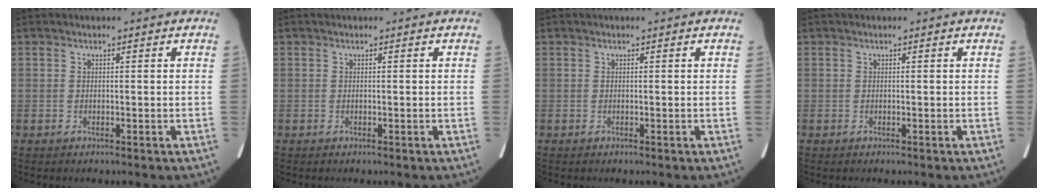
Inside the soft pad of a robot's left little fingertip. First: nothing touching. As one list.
[{"total": 0.0}, {"total": 0.0}, {"total": 0.0}]